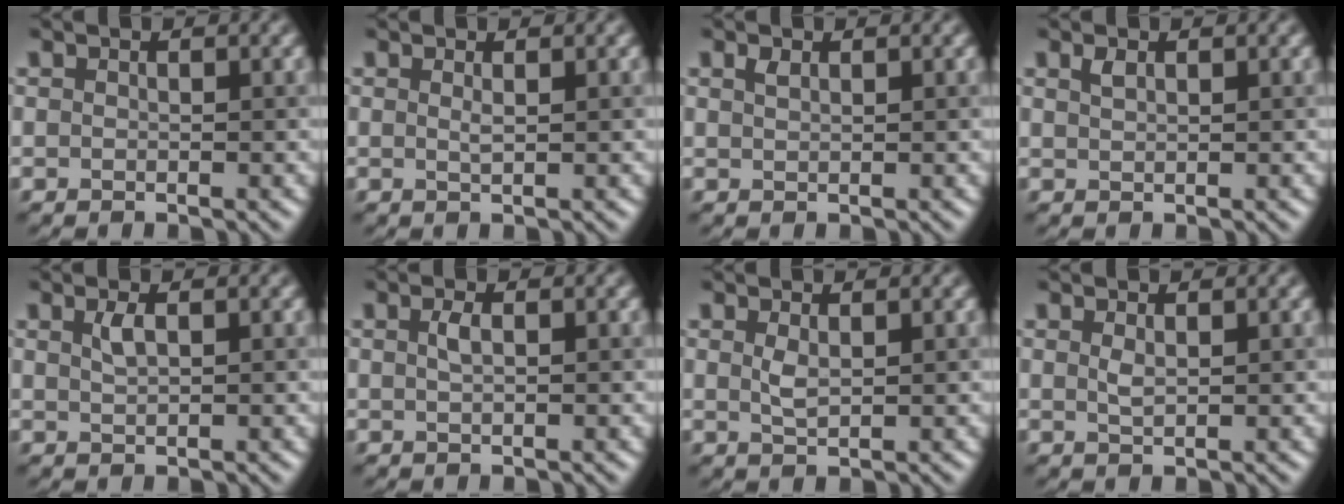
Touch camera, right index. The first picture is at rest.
{"total": 0.6, "force": [0.3, 0.0, 0.6], "torque": [-0.012, 0.001, 0.005]}
{"total": 0.9, "force": [0.6, 0.3, 0.5], "torque": [-0.013, 0.001, 0.014]}
{"total": 1.0, "force": [0.7, 0.4, 0.6], "torque": [-0.015, 0.002, 0.014]}
{"total": 1.3, "force": [0.6, 0.4, 1.1], "torque": [-0.025, 0.003, 0.014]}
{"total": 1.1, "force": [0.4, 0.3, 1.0], "torque": [-0.022, 0.004, 0.007]}
{"total": 1.4, "force": [0.5, 0.6, 1.2], "torque": [-0.030, -0.001, 0.014]}
{"total": 1.0, "force": [0.4, 0.4, 0.9], "torque": [-0.023, 0.001, 0.010]}